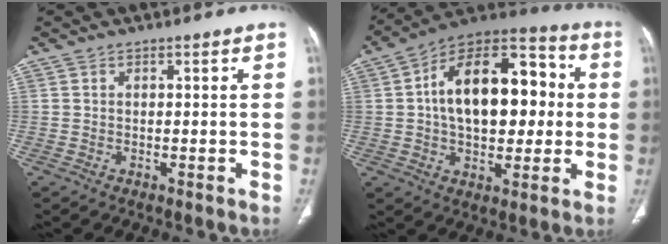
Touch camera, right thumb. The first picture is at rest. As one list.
[{"total": 22.6, "force": [1.9, 13.3, 18.1], "torque": [-0.254, 0.033, 0.027]}]